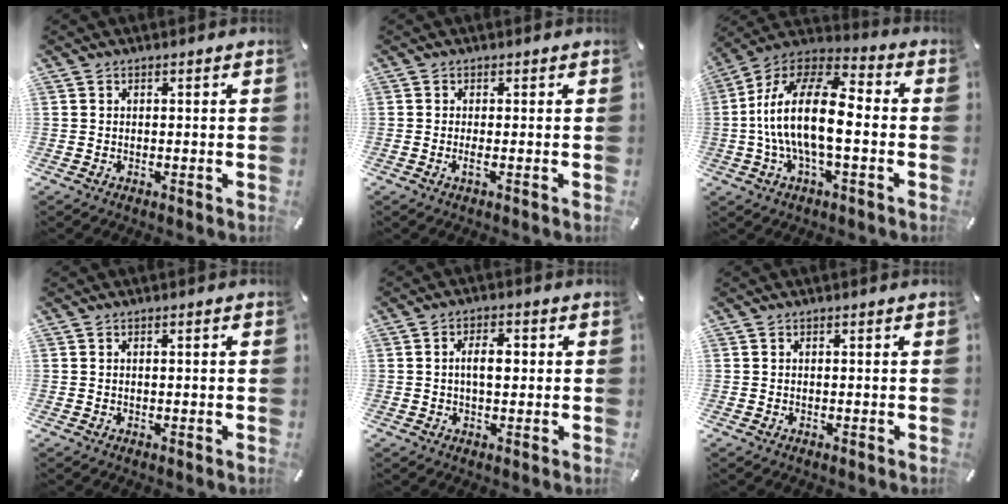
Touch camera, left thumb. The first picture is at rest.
{"total": 1.7, "force": [-0.3, 0.1, 1.7], "torque": [-0.030, -0.008, -0.005]}
{"total": 18.1, "force": [-2.2, 8.2, 16.0], "torque": [-0.327, 0.003, -0.041]}
{"total": 0.9, "force": [-0.1, 0.1, 0.9], "torque": [-0.015, -0.001, -0.001]}
{"total": 5.1, "force": [0.3, 2.8, 4.3], "torque": [-0.069, 0.005, -0.002]}
{"total": 0.0}